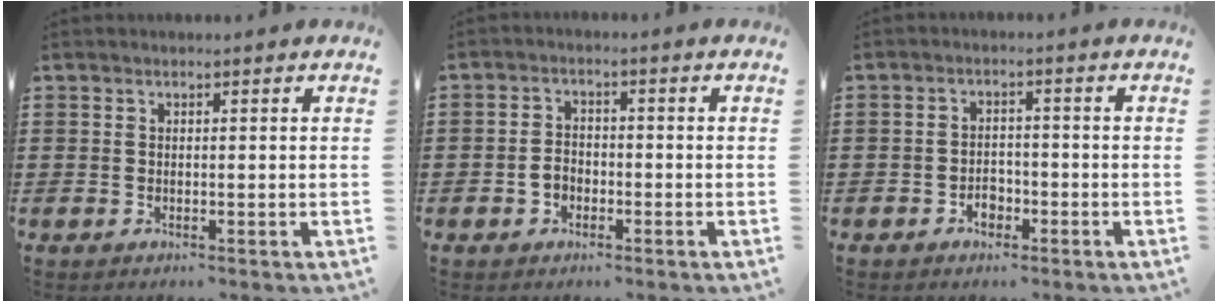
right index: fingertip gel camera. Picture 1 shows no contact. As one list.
[{"total": 2.5, "force": [-1.1, 1.9, 1.2], "torque": [-0.028, 0.004, -0.024]}, {"total": 2.5, "force": [-1.5, 1.6, 1.1], "torque": [-0.025, 0.003, -0.031]}]